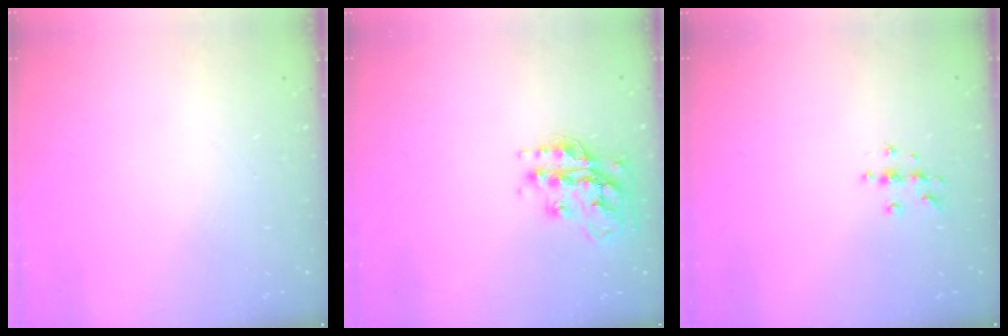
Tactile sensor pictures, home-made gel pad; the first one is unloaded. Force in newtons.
{"total": 17.1, "press": 17.1, "slide": 1.4}
{"total": 4.9, "press": 4.8, "slide": 0.6}